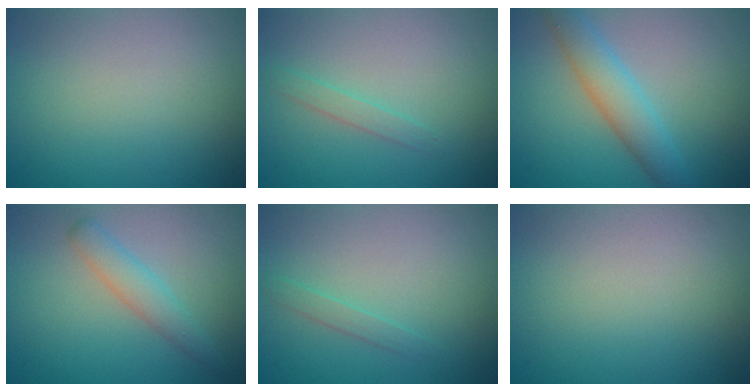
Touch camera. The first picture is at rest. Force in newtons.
{"total": 1.1, "press": 1.1, "slide": 0.1}
{"total": 4.1, "press": 4.1, "slide": 0.0}
{"total": 2.5, "press": 2.5, "slide": 0.1}
{"total": 0.9, "press": 0.9, "slide": 0.1}
{"total": 0.0}